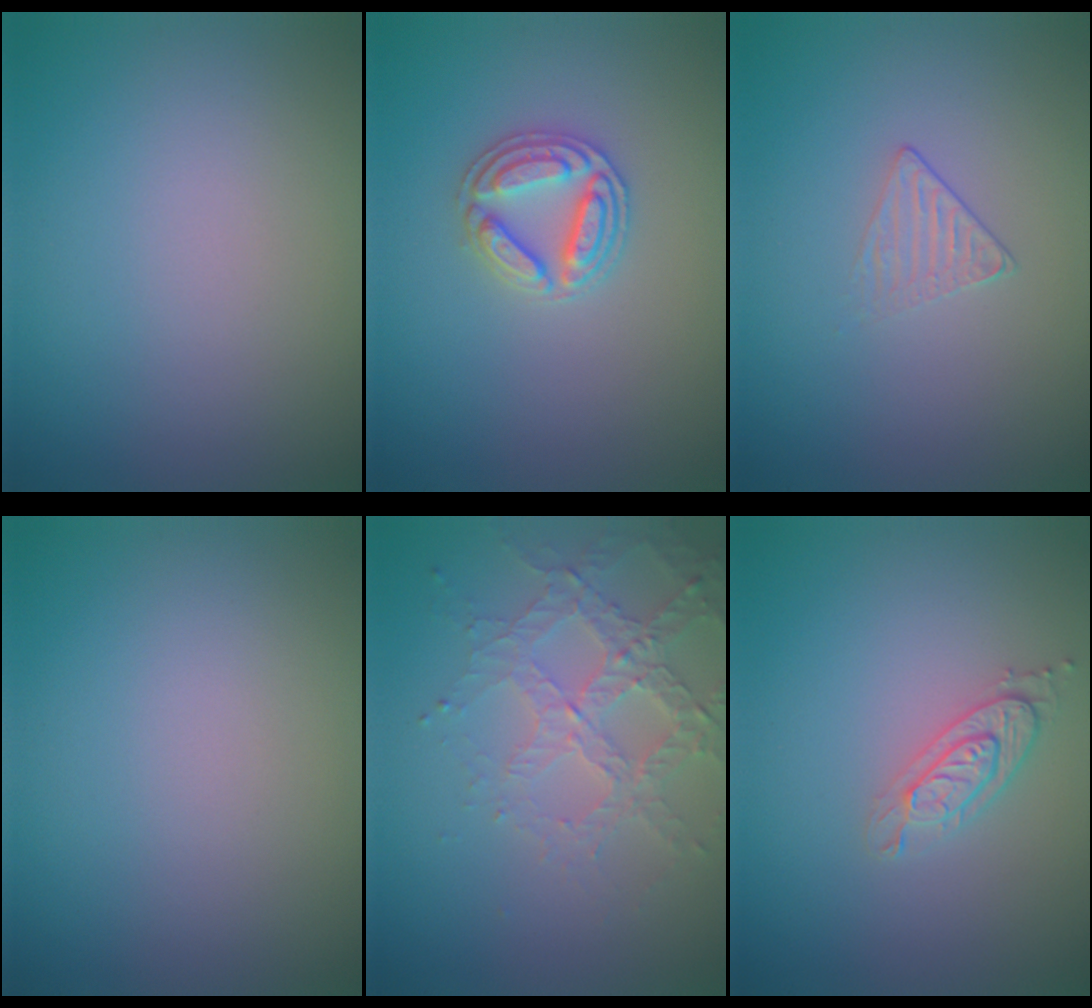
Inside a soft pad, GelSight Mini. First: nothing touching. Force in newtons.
{"total": 2.9, "press": 2.9, "slide": 0.2}
{"total": 1.1, "press": 0.5, "slide": 1.0}
{"total": 0.0}
{"total": 3.1, "press": 3.1, "slide": 0.6}
{"total": 2.0, "press": 2.0, "slide": 0.5}